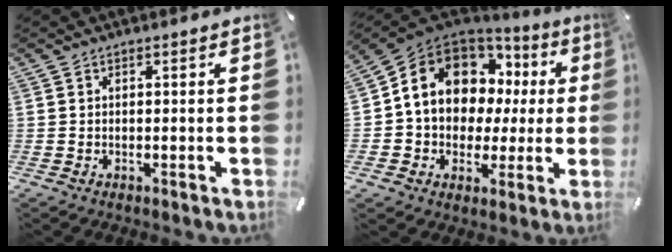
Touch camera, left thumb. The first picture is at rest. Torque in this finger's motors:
{"motor_torque": [0.90, 0.69, 1.98, 0.21, 0.26]}